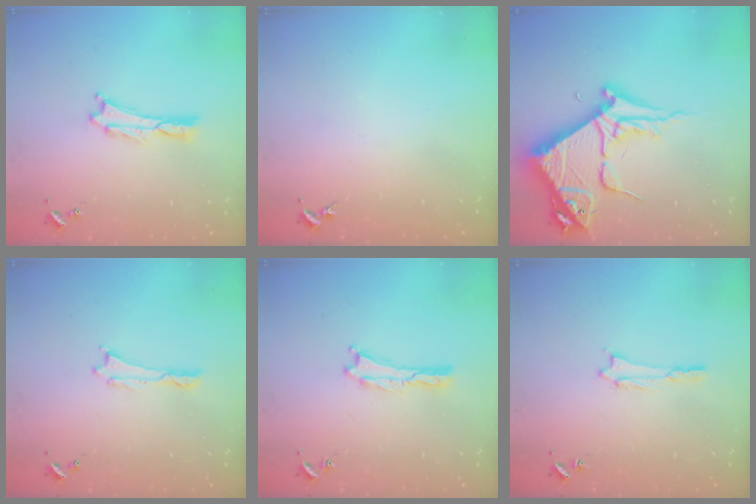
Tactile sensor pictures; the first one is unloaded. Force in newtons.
{"total": 0.0}
{"total": 10.1, "press": 10.0, "slide": 1.1}
{"total": 0.0}
{"total": 0.0}
{"total": 0.8, "press": 0.8, "slide": 0.1}